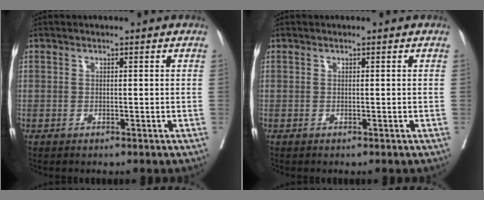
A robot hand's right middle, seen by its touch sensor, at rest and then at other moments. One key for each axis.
{"total": 0.0}